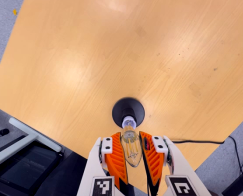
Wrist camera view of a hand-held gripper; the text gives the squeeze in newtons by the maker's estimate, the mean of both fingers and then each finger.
{"total": 21.8, "left": 24.2, "right": 19.4}